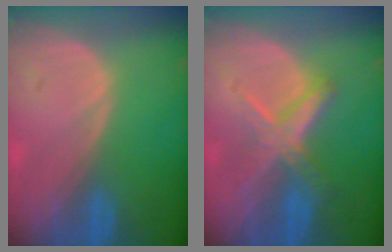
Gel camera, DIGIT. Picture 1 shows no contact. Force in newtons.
{"total": 6.5, "press": 5.8, "slide": 3.0}